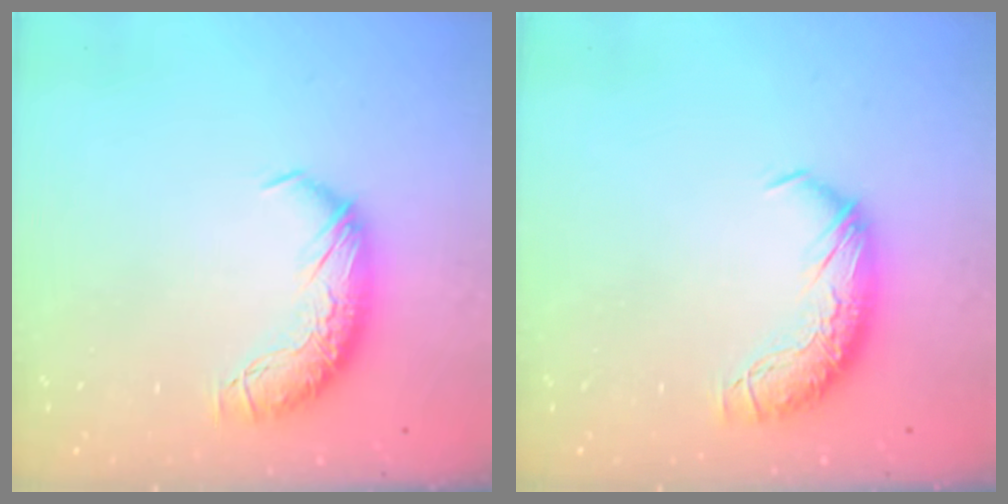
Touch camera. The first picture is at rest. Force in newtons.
{"total": 0.0}